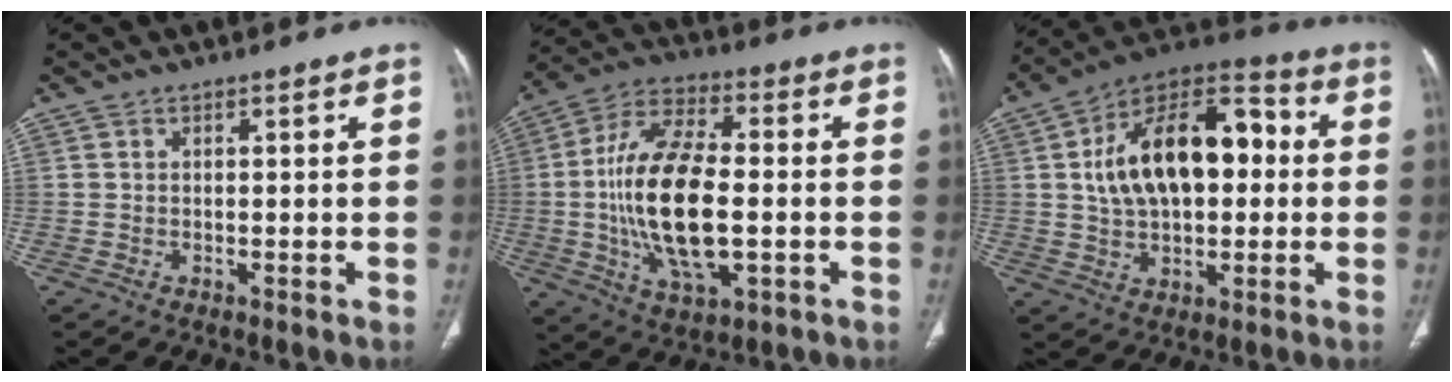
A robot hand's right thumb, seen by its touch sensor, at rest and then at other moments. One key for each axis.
{"total": 19.8, "fx": -2.0, "fy": 8.9, "fz": 17.6, "tx": -0.339, "ty": 0.012, "tz": -0.031}
{"total": 20.5, "fx": 2.3, "fy": 11.9, "fz": 16.6, "tx": -0.248, "ty": 0.031, "tz": 0.035}